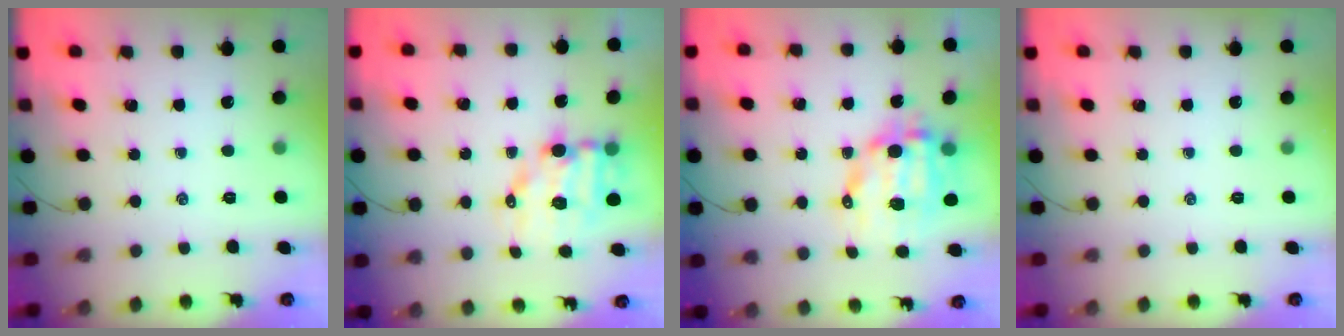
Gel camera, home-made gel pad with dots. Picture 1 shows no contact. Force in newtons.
{"total": 9.7, "press": 9.4, "slide": 2.4}
{"total": 12.1, "press": 11.8, "slide": 2.5}
{"total": 0.0}